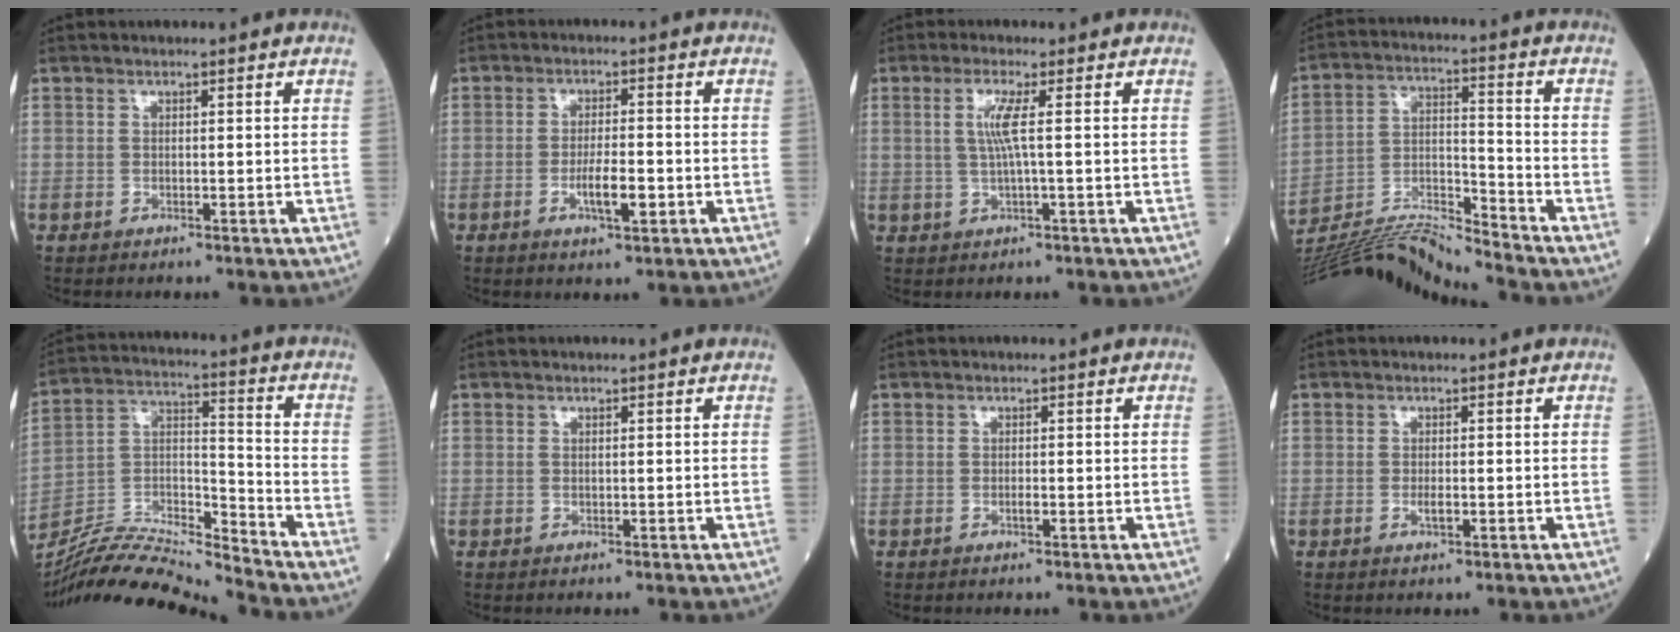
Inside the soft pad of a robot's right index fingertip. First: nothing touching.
{"total": 4.8, "force": [-1.6, 0.8, 4.4], "torque": [-0.079, -0.002, -0.025]}
{"total": 3.7, "force": [0.6, -0.5, 3.7], "torque": [-0.080, 0.001, 0.012]}
{"total": 14.3, "force": [-13.8, -2.4, 2.6], "torque": [-0.052, 0.025, -0.253]}
{"total": 16.4, "force": [-15.8, -0.9, 4.4], "torque": [-0.082, 0.022, -0.288]}
{"total": 0.0}
{"total": 0.6, "force": [-0.2, 0.0, 0.5], "torque": [-0.012, 0.000, -0.003]}
{"total": 1.2, "force": [-0.4, 0.3, 1.2], "torque": [-0.025, -0.001, -0.005]}